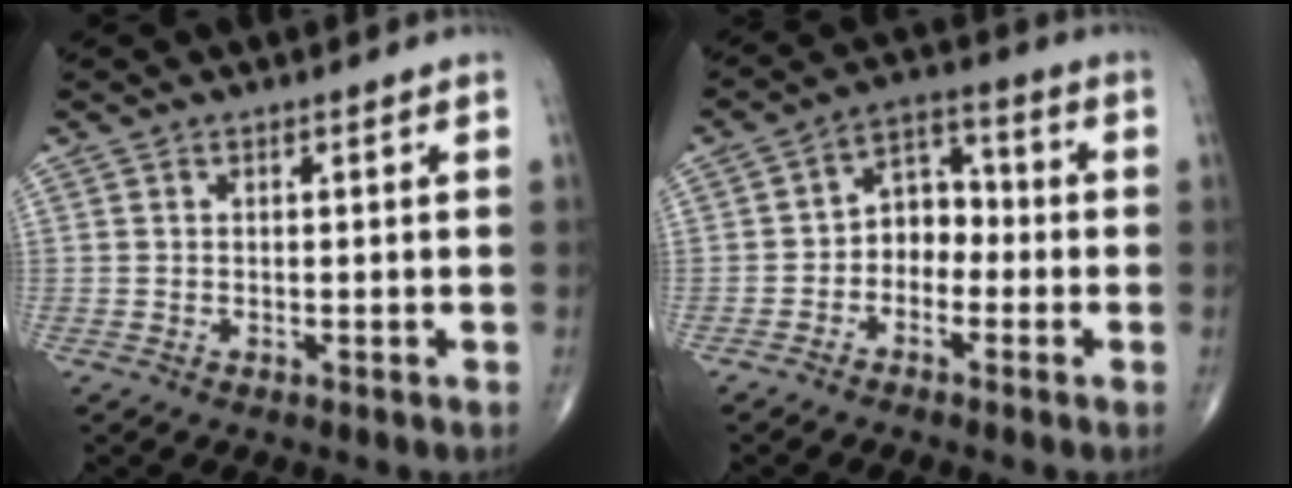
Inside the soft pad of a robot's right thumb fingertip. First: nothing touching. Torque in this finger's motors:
{"motor_torque": [-0.28, 0.06, 0.19, 0.03, 0.08]}